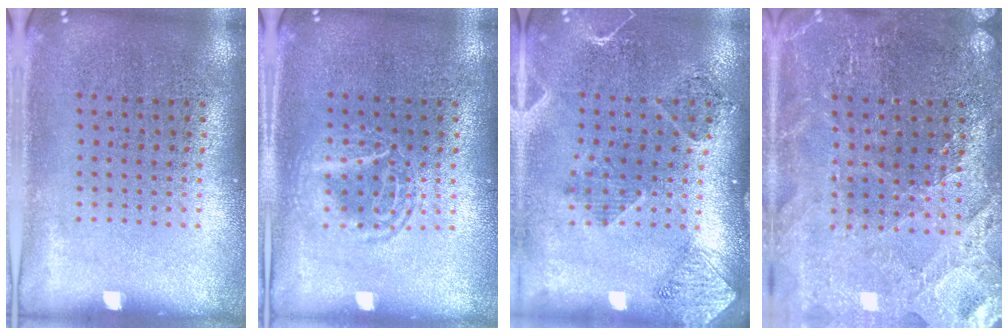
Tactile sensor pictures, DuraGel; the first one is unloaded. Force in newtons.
{"total": 2.2, "press": 2.2, "slide": 0.3}
{"total": 1.6, "press": 1.5, "slide": 0.6}
{"total": 2.4, "press": 2.3, "slide": 0.2}